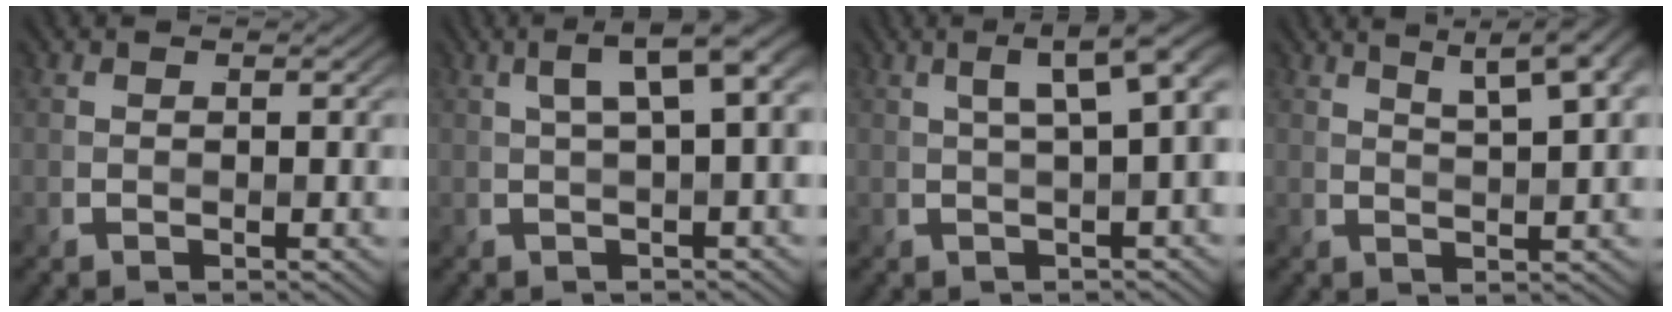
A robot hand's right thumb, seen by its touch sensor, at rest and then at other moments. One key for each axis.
{"total": 5.8, "fx": 1.4, "fy": 1.4, "fz": 5.4, "tx": -0.077, "ty": 0.023, "tz": 0.023}
{"total": 6.5, "fx": 1.4, "fy": 1.5, "fz": 6.1, "tx": -0.077, "ty": 0.027, "tz": 0.024}
{"total": 8.4, "fx": 4.9, "fy": 2.2, "fz": 6.4, "tx": -0.088, "ty": 0.020, "tz": 0.062}